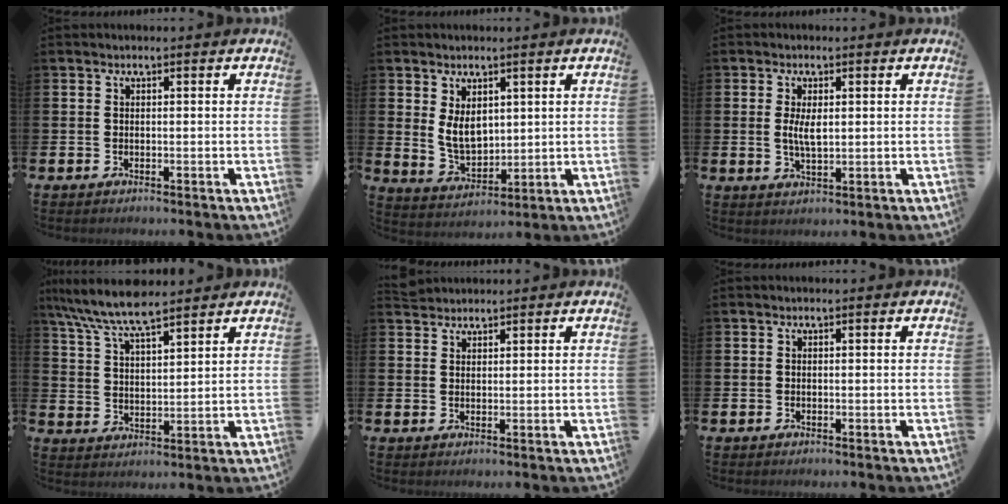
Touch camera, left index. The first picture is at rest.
{"total": 4.7, "force": [2.2, 2.9, 3.0], "torque": [-0.051, -0.004, 0.037]}
{"total": 3.5, "force": [0.6, 1.4, 3.1], "torque": [-0.051, -0.001, 0.006]}
{"total": 7.7, "force": [7.0, 1.3, 2.9], "torque": [-0.081, -0.028, 0.126]}
{"total": 2.1, "force": [2.1, 0.6, 0.0], "torque": [0.008, -0.006, 0.037]}
{"total": 0.0}